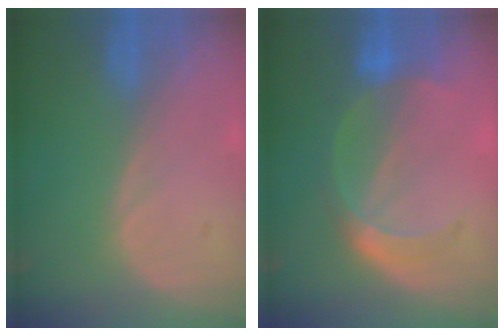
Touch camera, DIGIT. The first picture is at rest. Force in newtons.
{"total": 5.8, "press": 5.3, "slide": 2.3}